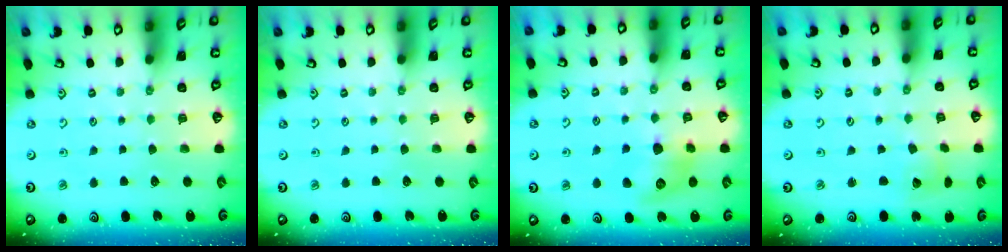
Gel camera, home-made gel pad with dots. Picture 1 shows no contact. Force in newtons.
{"total": 0.0}
{"total": 12.2, "press": 12.1, "slide": 0.9}
{"total": 3.0, "press": 3.0, "slide": 0.4}